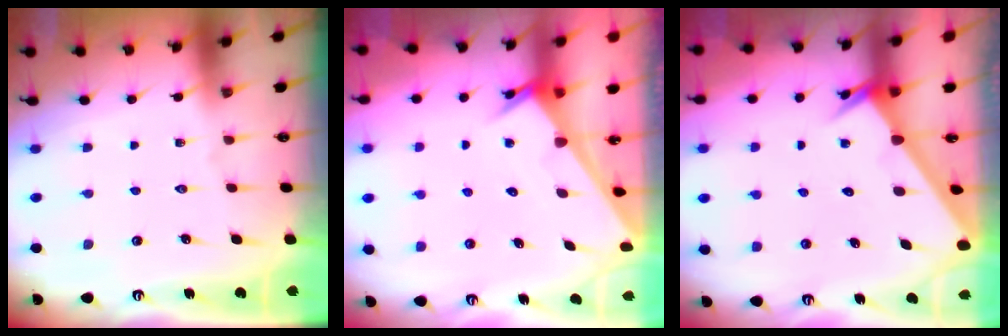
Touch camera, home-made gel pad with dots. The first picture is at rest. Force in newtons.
{"total": 2.5, "press": 2.5, "slide": 0.1}
{"total": 2.5, "press": 2.5, "slide": 0.1}